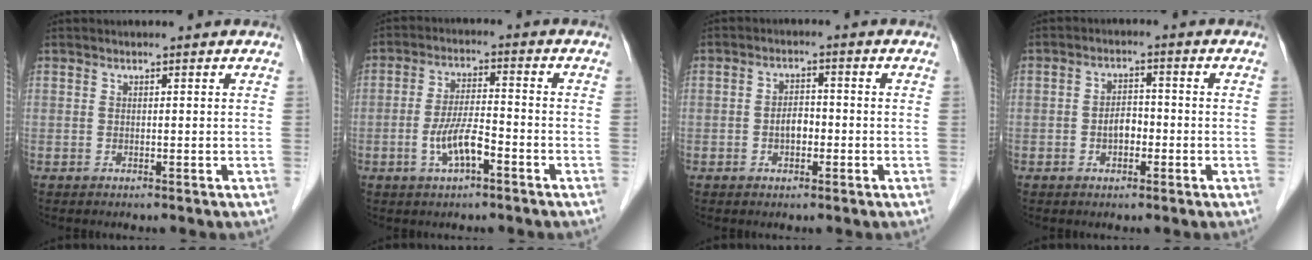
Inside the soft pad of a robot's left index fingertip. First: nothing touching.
{"total": 6.2, "force": [-2.7, 1.6, 5.3], "torque": [-0.110, 0.005, -0.049]}
{"total": 3.1, "force": [-0.9, 1.8, 2.3], "torque": [-0.042, 0.010, -0.016]}
{"total": 3.4, "force": [-1.1, 2.0, 2.5], "torque": [-0.045, 0.012, -0.019]}